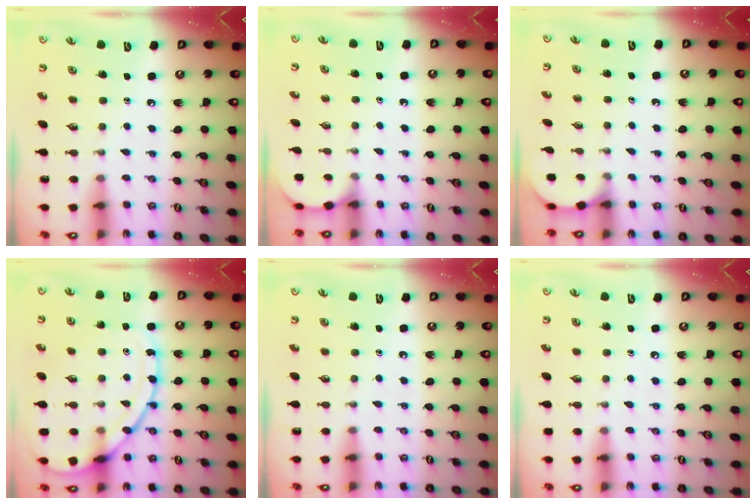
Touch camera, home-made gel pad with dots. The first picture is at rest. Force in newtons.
{"total": 1.8, "press": 1.8, "slide": 0.2}
{"total": 1.8, "press": 1.8, "slide": 0.1}
{"total": 14.3, "press": 14.3, "slide": 1.2}
{"total": 0.0}
{"total": 3.2, "press": 3.2, "slide": 0.5}